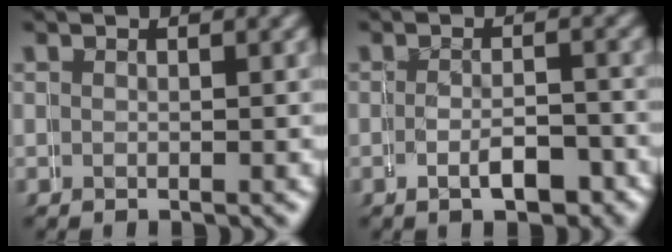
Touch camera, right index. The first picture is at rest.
{"total": 2.2, "force": [-1.8, 0.7, 1.2], "torque": [-0.018, -0.006, -0.032]}